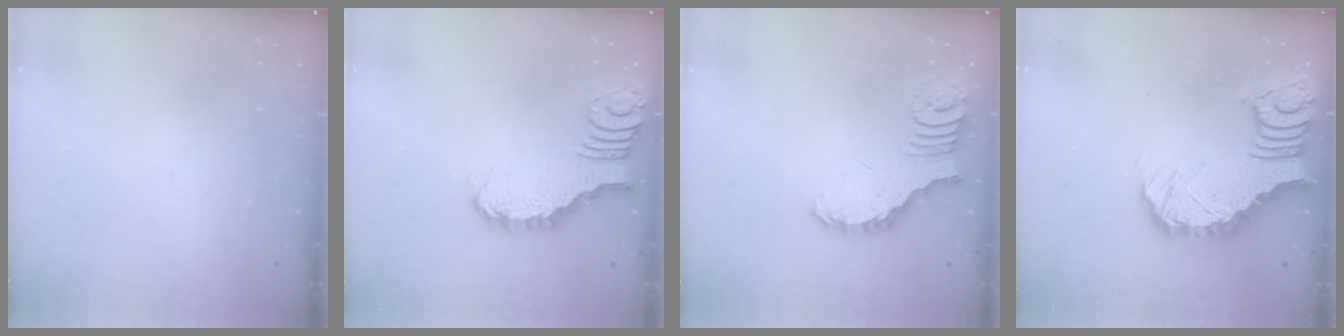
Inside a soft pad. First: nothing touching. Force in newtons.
{"total": 2.8, "press": 2.8, "slide": 0.4}
{"total": 2.7, "press": 2.7, "slide": 0.5}
{"total": 7.6, "press": 7.5, "slide": 1.2}